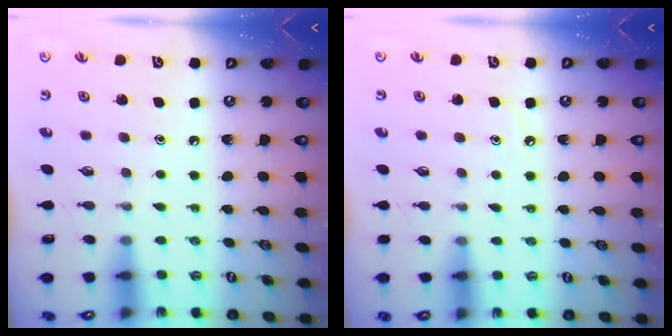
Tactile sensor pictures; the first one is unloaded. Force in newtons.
{"total": 3.6, "press": 3.5, "slide": 0.5}